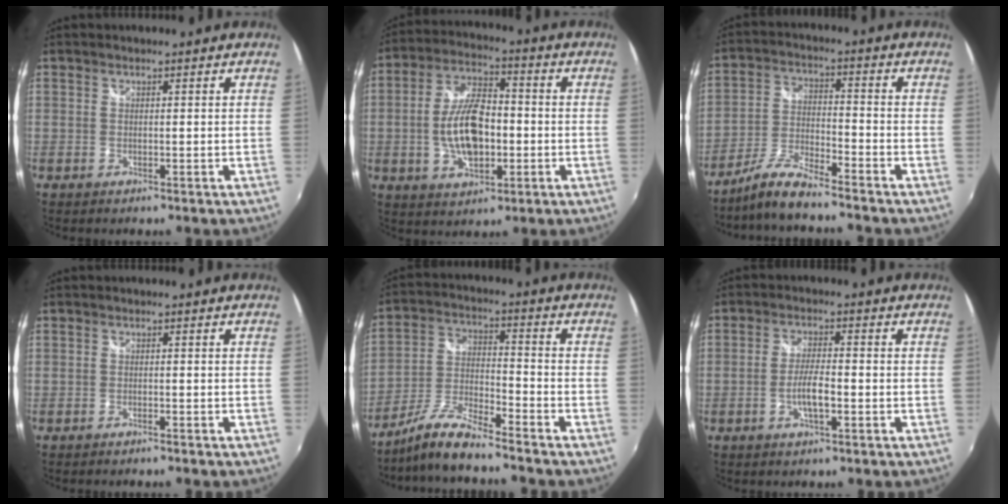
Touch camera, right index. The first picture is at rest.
{"total": 12.6, "force": [-2.1, 6.6, 10.6], "torque": [-0.209, 0.007, -0.034]}
{"total": 7.7, "force": [-6.8, 0.5, 3.6], "torque": [-0.076, 0.006, -0.133]}
{"total": 1.6, "force": [-1.4, 0.4, 0.5], "torque": [-0.020, -0.004, -0.025]}
{"total": 9.5, "force": [-8.5, 0.4, 4.2], "torque": [-0.093, 0.008, -0.167]}
{"total": 4.7, "force": [-1.7, 0.9, 4.3], "torque": [-0.087, 0.001, -0.031]}